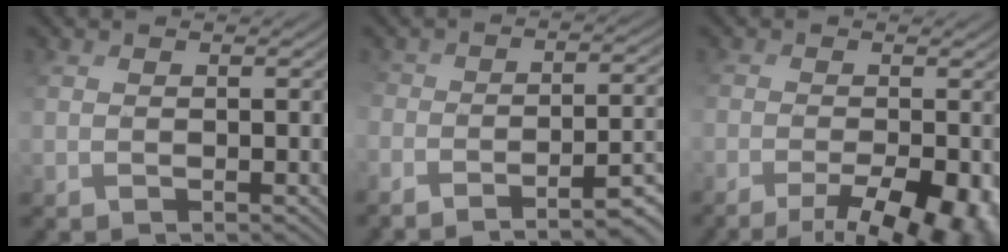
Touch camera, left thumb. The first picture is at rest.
{"total": 8.6, "force": [-6.2, 2.1, 5.5], "torque": [-0.079, -0.007, -0.092]}
{"total": 9.2, "force": [-5.3, 2.9, 6.9], "torque": [-0.111, -0.014, -0.073]}